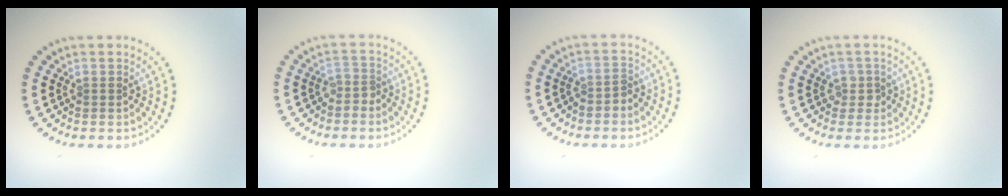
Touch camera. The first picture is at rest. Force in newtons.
{"total": 1.3, "press": 1.0, "slide": 0.9}
{"total": 1.2, "press": 1.0, "slide": 0.6}
{"total": 1.2, "press": 1.1, "slide": 0.6}